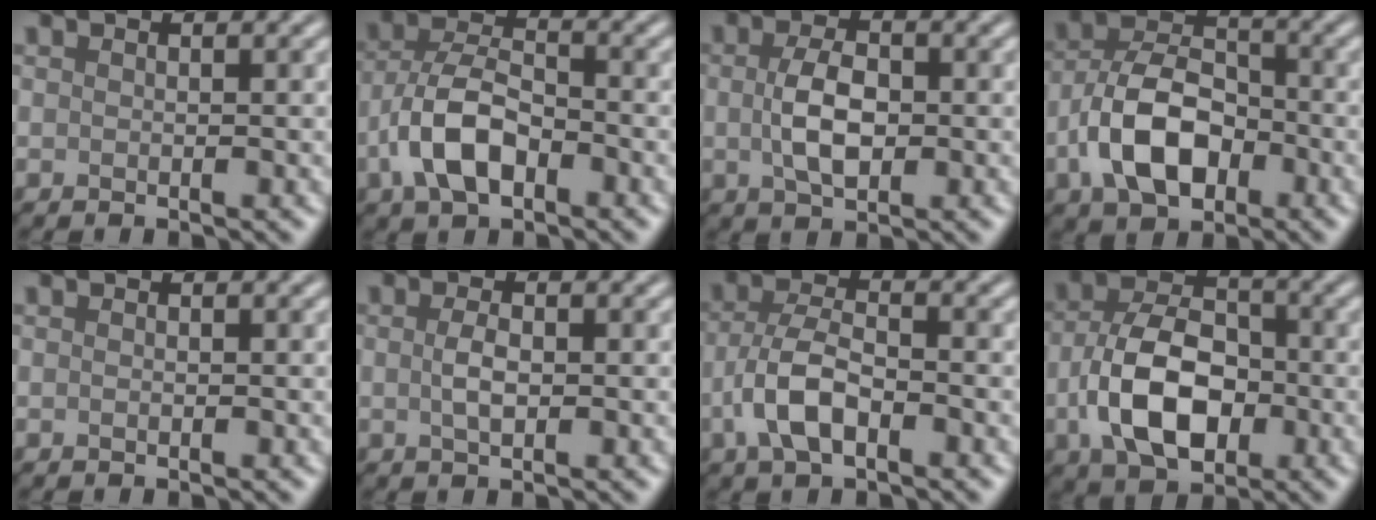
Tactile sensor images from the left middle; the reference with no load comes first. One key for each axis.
{"total": 6.2, "fx": -2.4, "fy": 3.3, "fz": 4.6, "tx": -0.089, "ty": 0.004, "tz": -0.052}
{"total": 4.2, "fx": -0.1, "fy": 2.4, "fz": 3.5, "tx": -0.075, "ty": 0.000, "tz": -0.001}
{"total": 7.9, "fx": -2.6, "fy": 4.9, "fz": 5.6, "tx": -0.108, "ty": 0.005, "tz": -0.054}
{"total": 0.0}
{"total": 2.0, "fx": 0.0, "fy": 0.9, "fz": 1.7, "tx": -0.038, "ty": 0.000, "tz": -0.001}
{"total": 4.8, "fx": -1.8, "fy": 2.3, "fz": 3.8, "tx": -0.079, "ty": 0.003, "tz": -0.041}
{"total": 8.6, "fx": -2.1, "fy": 5.3, "fz": 6.4, "tx": -0.128, "ty": 0.003, "tz": -0.042}